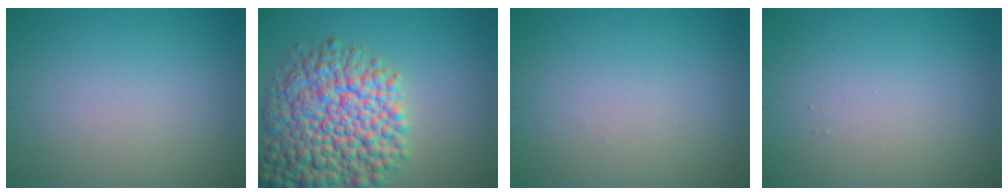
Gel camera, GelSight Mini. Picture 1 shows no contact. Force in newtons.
{"total": 11.7, "press": 11.7, "slide": 0.5}
{"total": 0.0}
{"total": 0.0}